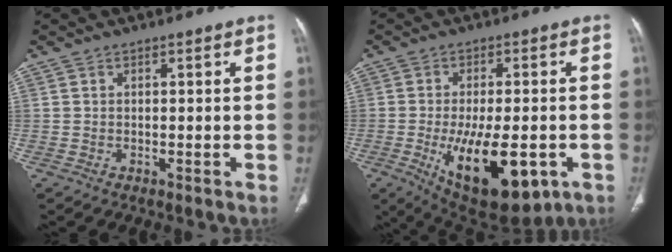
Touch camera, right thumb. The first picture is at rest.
{"total": 17.7, "force": [-5.7, 7.7, 14.9], "torque": [-0.232, -0.005, -0.063]}